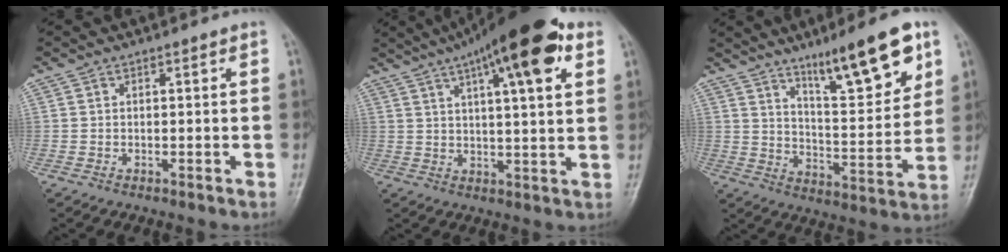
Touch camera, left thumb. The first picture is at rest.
{"total": 18.3, "force": [9.5, 4.7, 14.9], "torque": [-0.214, -0.006, 0.141]}
{"total": 16.1, "force": [9.8, 3.5, 12.3], "torque": [-0.165, -0.055, 0.164]}